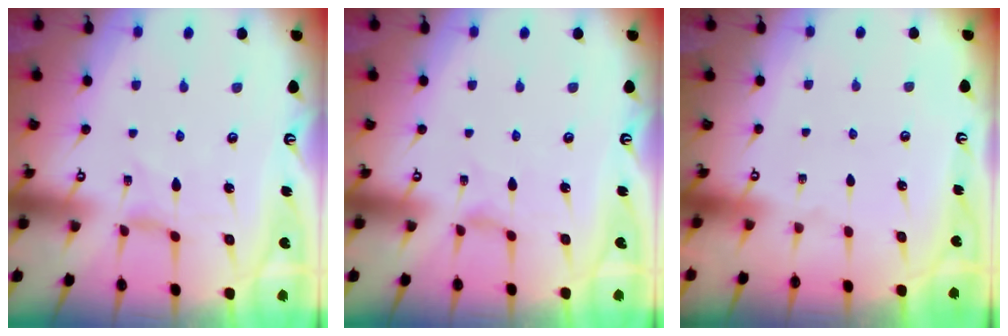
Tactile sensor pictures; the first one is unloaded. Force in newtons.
{"total": 0.0}
{"total": 0.0}